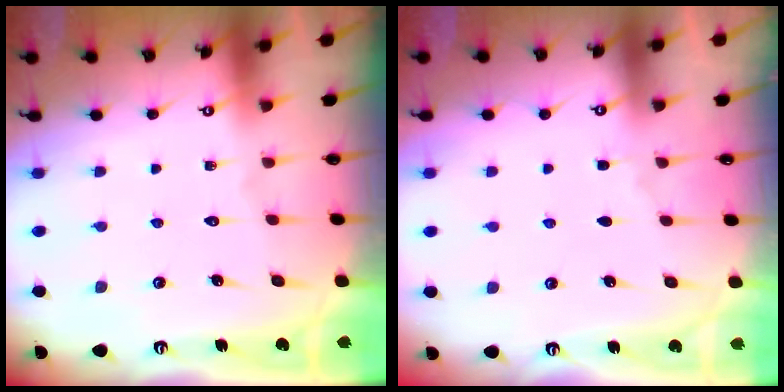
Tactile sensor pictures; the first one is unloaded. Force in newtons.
{"total": 1.2, "press": 1.2, "slide": 0.3}